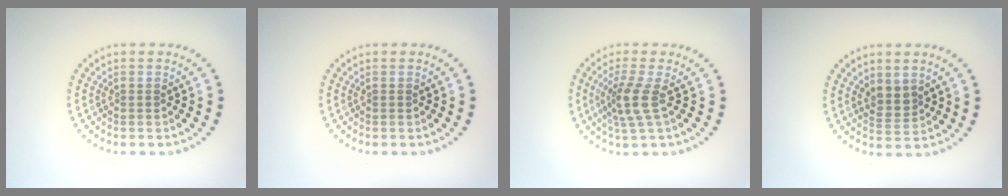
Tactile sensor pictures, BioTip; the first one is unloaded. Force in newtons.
{"total": 0.0}
{"total": 2.8, "press": 2.2, "slide": 1.8}
{"total": 2.1, "press": 1.8, "slide": 1.0}